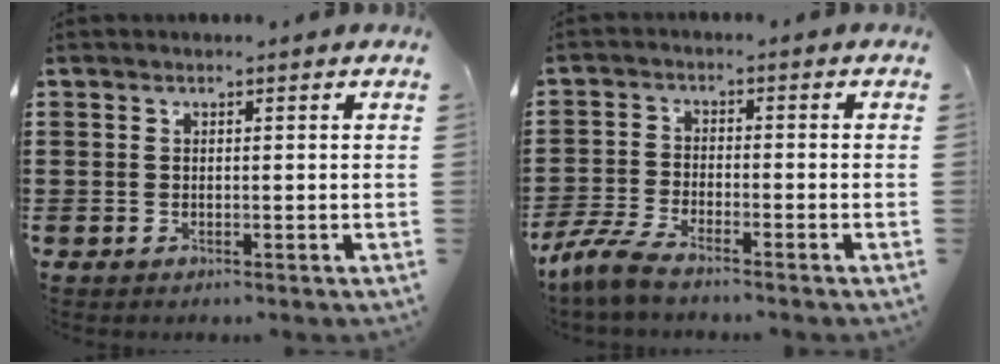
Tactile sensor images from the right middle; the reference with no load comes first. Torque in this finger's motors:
{"motor_torque": [1.50, -0.48, 0.07, 0.10]}